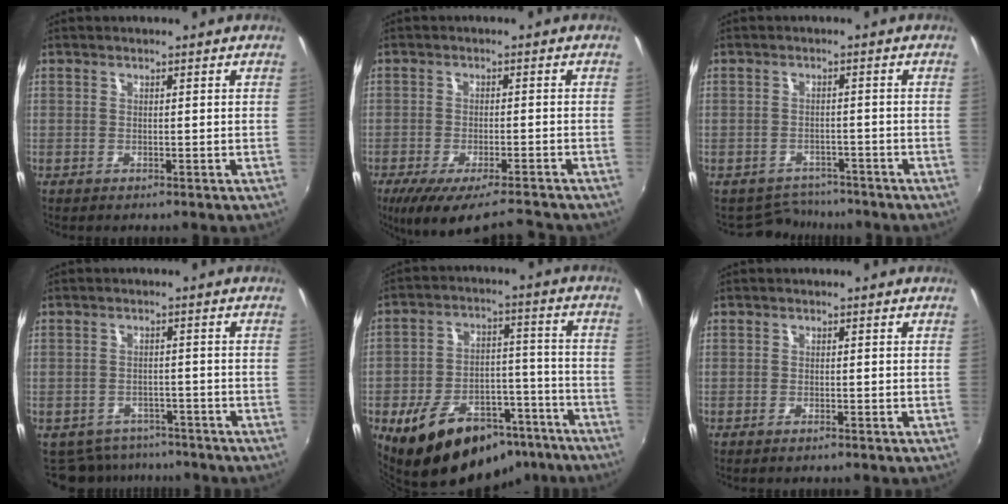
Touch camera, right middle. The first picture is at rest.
{"total": 11.9, "force": [-9.9, 1.9, 6.2], "torque": [-0.126, -0.034, -0.161]}
{"total": 5.5, "force": [-5.1, 2.2, 0.0], "torque": [-0.015, 0.003, -0.078]}
{"total": 8.1, "force": [-6.7, 4.2, 1.6], "torque": [-0.048, -0.008, -0.093]}
{"total": 19.5, "force": [-13.8, 9.7, 9.7], "torque": [-0.171, 0.028, -0.183]}
{"total": 0.7, "force": [-0.6, 0.1, 0.4], "torque": [-0.008, -0.003, -0.012]}